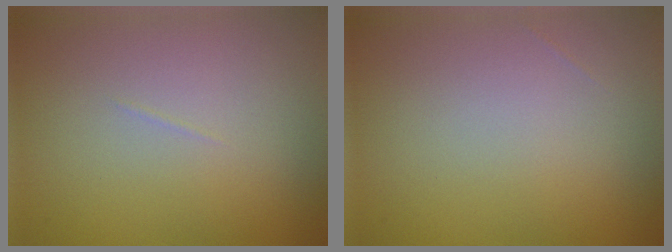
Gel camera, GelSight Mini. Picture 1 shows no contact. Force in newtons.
{"total": 0.0}